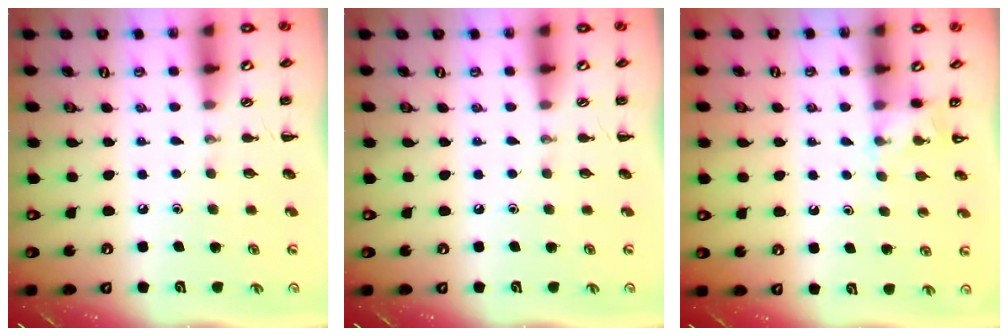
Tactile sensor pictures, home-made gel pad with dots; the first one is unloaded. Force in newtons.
{"total": 0.0}
{"total": 4.1, "press": 3.9, "slide": 1.3}